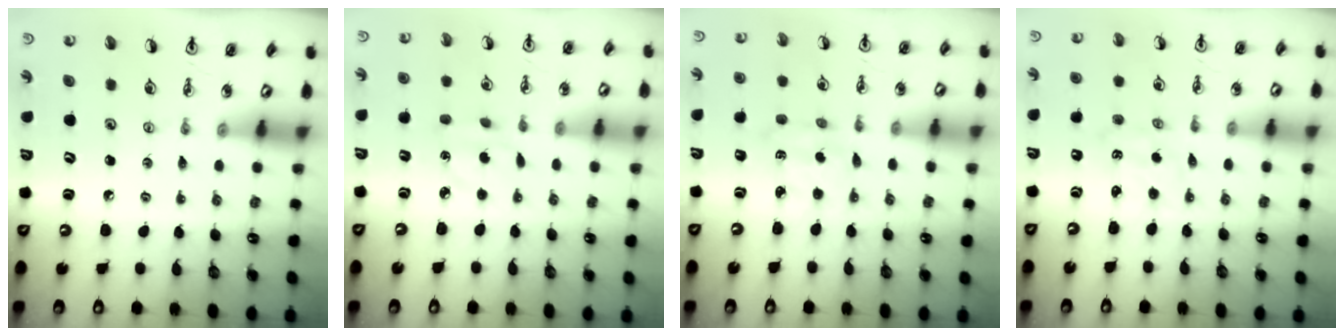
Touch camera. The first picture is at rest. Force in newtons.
{"total": 3.3, "press": 3.3, "slide": 0.4}
{"total": 2.3, "press": 2.3, "slide": 0.2}
{"total": 0.9, "press": 0.7, "slide": 0.6}